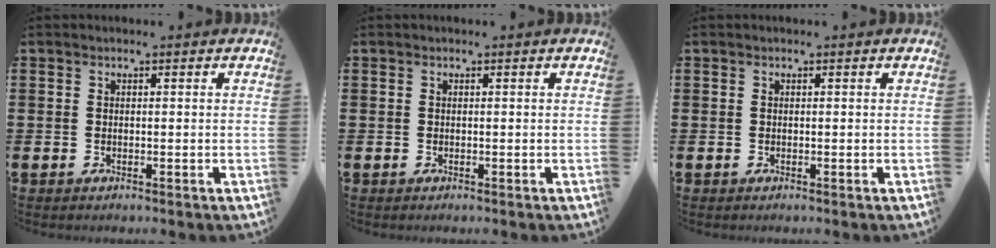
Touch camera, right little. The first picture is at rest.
{"total": 0.0}
{"total": 0.0}